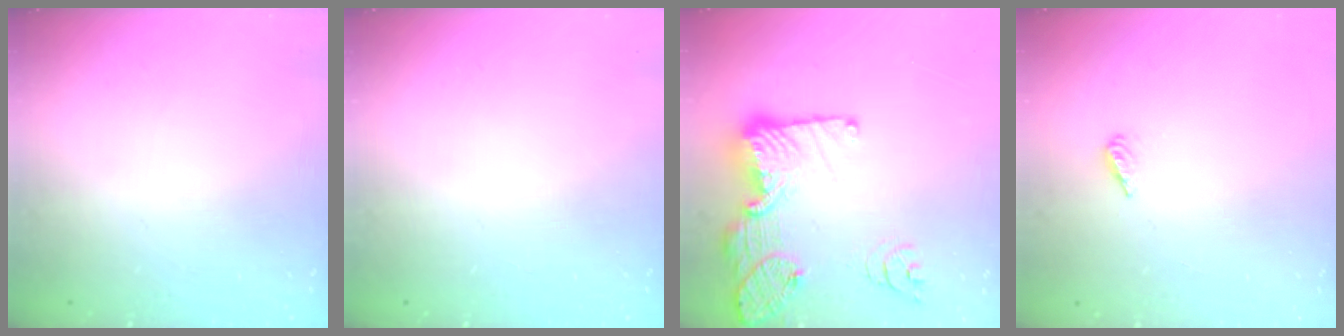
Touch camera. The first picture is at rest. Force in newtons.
{"total": 0.0}
{"total": 18.4, "press": 18.3, "slide": 1.7}
{"total": 2.3, "press": 2.2, "slide": 0.8}